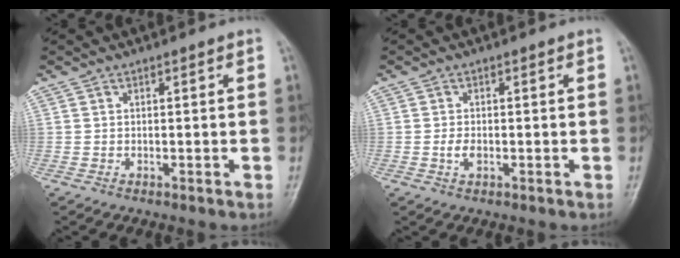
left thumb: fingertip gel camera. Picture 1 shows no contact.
{"total": 1.8, "force": [-0.2, 1.0, 1.5], "torque": [-0.028, -0.001, -0.005]}